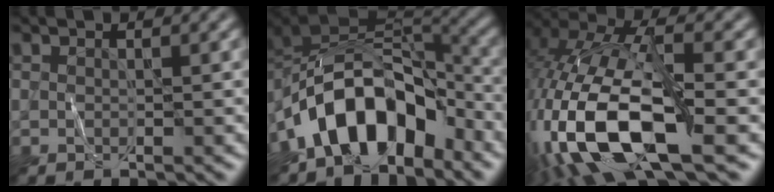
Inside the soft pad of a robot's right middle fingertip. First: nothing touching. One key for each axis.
{"total": 10.6, "fx": -5.5, "fy": 6.0, "fz": 6.7, "tx": -0.096, "ty": 0.016, "tz": -0.104}
{"total": 15.5, "fx": -5.5, "fy": 6.3, "fz": 13.1, "tx": -0.290, "ty": -0.007, "tz": -0.101}